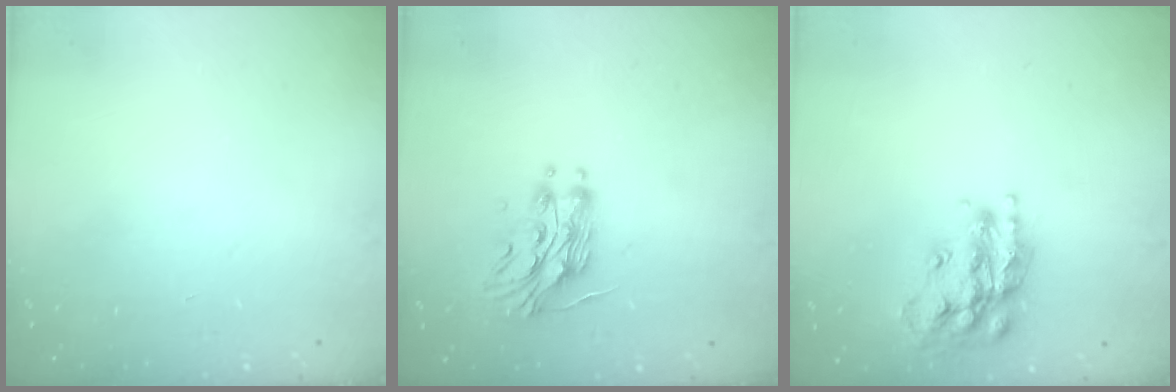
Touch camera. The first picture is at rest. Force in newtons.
{"total": 11.0, "press": 11.0, "slide": 0.9}
{"total": 17.0, "press": 16.9, "slide": 1.2}